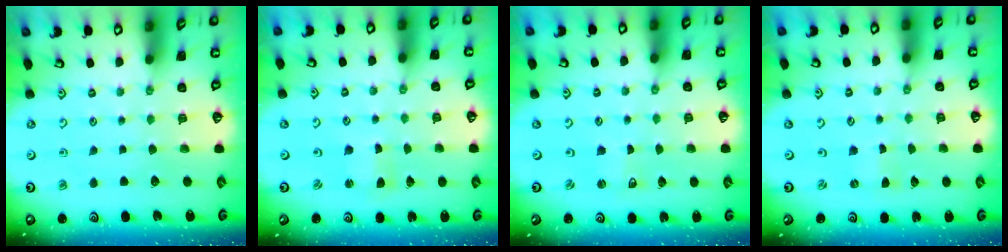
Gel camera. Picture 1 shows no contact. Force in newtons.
{"total": 1.7, "press": 1.6, "slide": 0.3}
{"total": 1.2, "press": 1.2, "slide": 0.2}
{"total": 0.0}